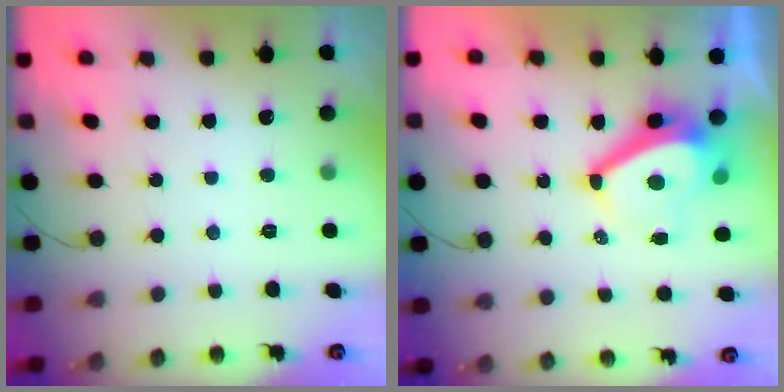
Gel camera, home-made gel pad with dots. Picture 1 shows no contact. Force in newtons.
{"total": 9.6, "press": 9.6, "slide": 1.0}